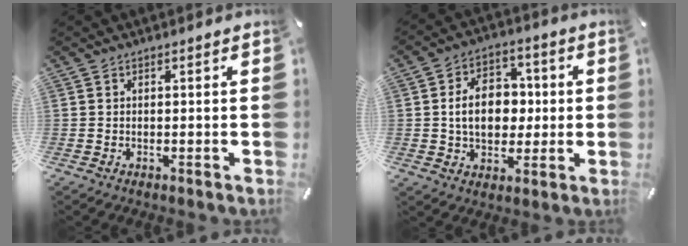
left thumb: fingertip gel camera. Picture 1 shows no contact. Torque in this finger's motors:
{"motor_torque": [0.38, 0.35, 0.52, -0.38, 0.33]}